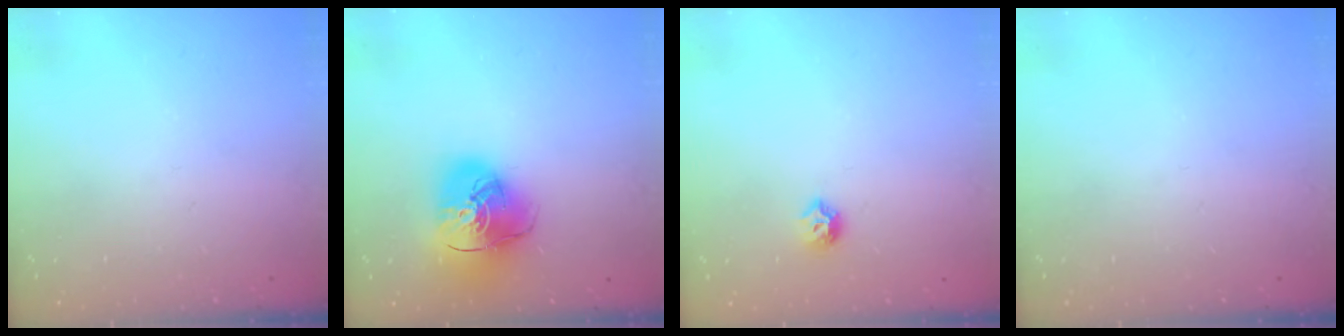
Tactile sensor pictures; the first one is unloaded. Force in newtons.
{"total": 16.7, "press": 16.5, "slide": 2.0}
{"total": 6.4, "press": 6.3, "slide": 0.9}
{"total": 0.0}